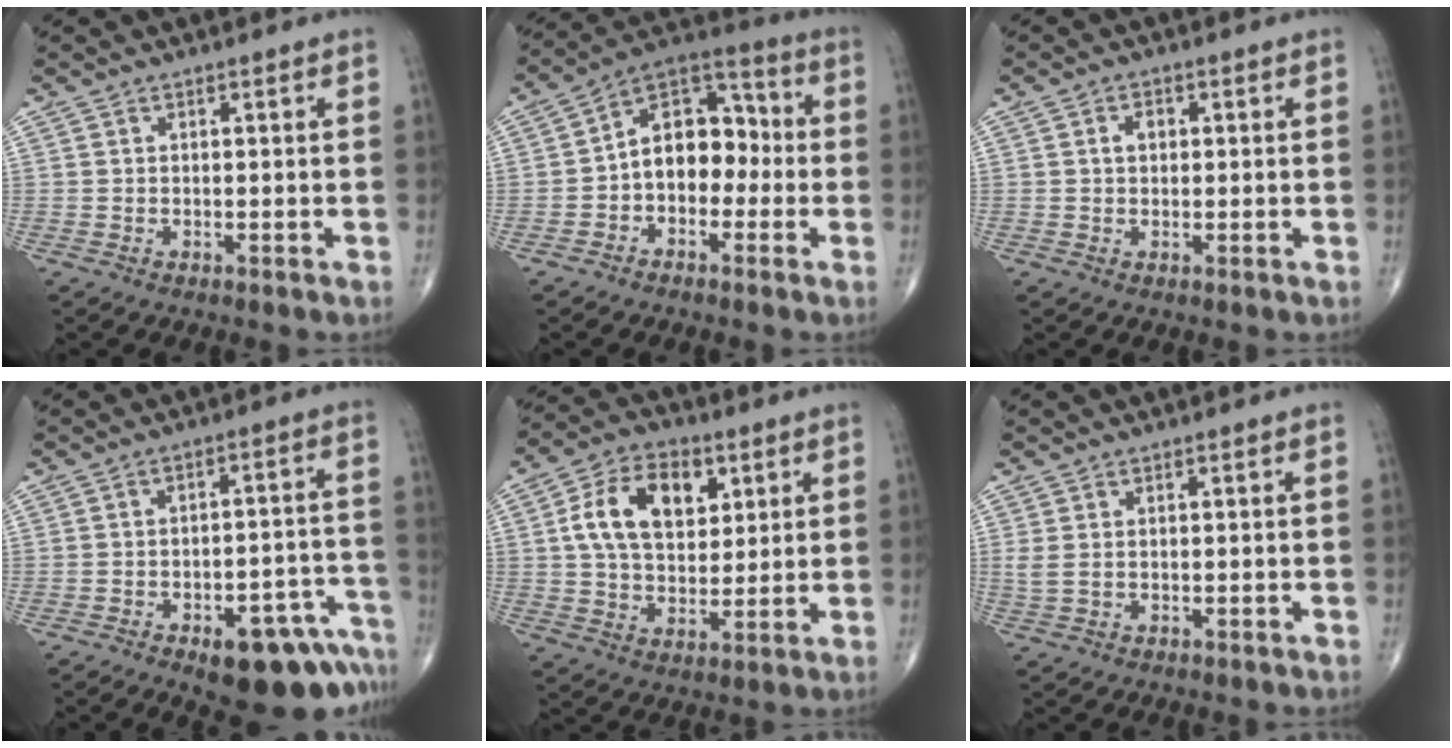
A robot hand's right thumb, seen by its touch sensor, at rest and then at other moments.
{"total": 12.2, "force": [-1.5, 8.4, 8.7], "torque": [-0.100, 0.048, -0.043]}
{"total": 2.2, "force": [0.4, 1.6, 1.5], "torque": [-0.018, 0.006, 0.005]}
{"total": 14.7, "force": [-9.1, 6.1, 9.7], "torque": [-0.063, 0.080, -0.114]}
{"total": 14.3, "force": [4.3, 9.2, 10.1], "torque": [-0.147, -0.002, 0.074]}
{"total": 2.0, "force": [0.3, 1.2, 1.6], "torque": [-0.045, 0.006, 0.012]}